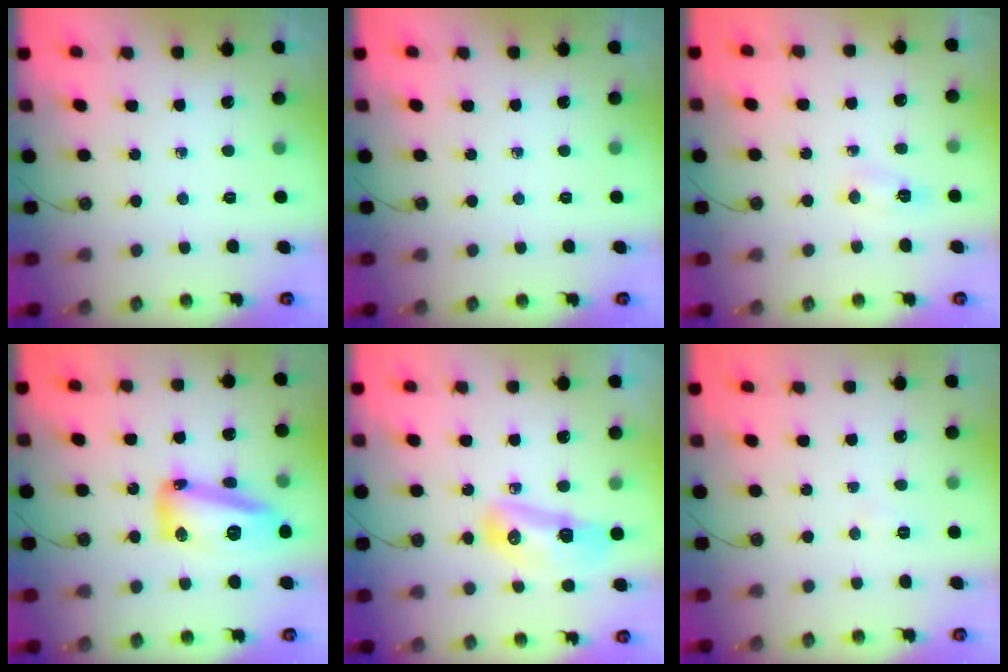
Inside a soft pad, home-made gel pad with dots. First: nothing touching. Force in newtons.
{"total": 0.0}
{"total": 5.3, "press": 5.3, "slide": 0.6}
{"total": 14.7, "press": 14.6, "slide": 1.8}
{"total": 10.1, "press": 10.0, "slide": 1.6}
{"total": 4.4, "press": 4.4, "slide": 0.5}